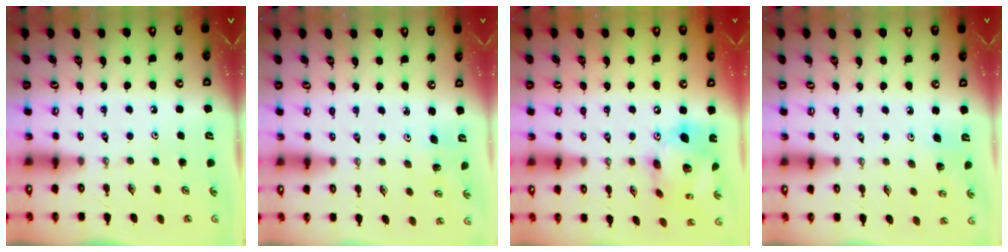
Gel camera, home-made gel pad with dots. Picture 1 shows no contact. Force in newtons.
{"total": 1.9, "press": 1.9, "slide": 0.0}
{"total": 17.8, "press": 17.7, "slide": 1.7}
{"total": 6.1, "press": 5.9, "slide": 1.5}